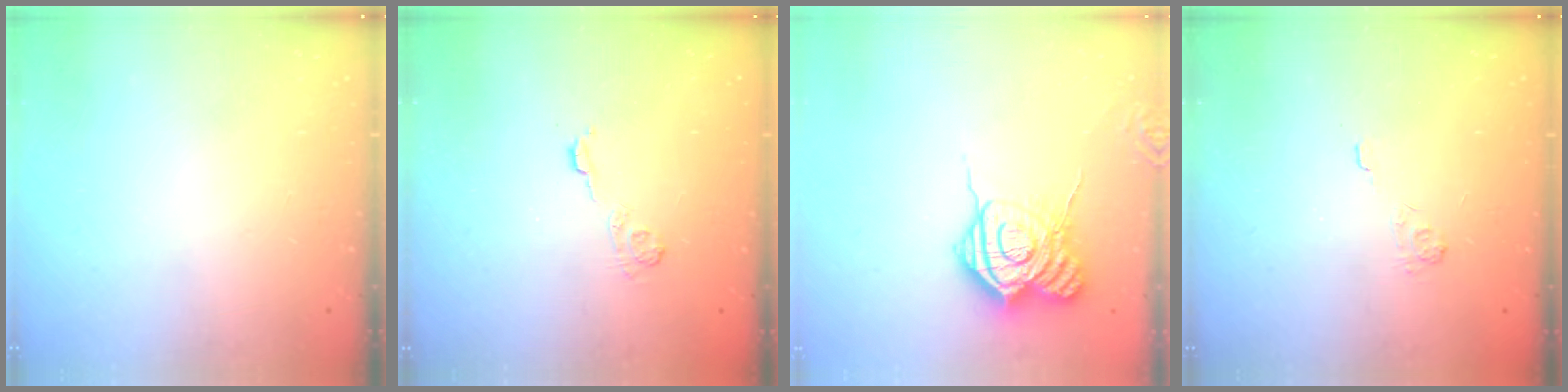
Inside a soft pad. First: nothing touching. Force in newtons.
{"total": 3.6, "press": 3.4, "slide": 1.2}
{"total": 15.5, "press": 15.5, "slide": 1.1}
{"total": 2.1, "press": 1.5, "slide": 1.4}